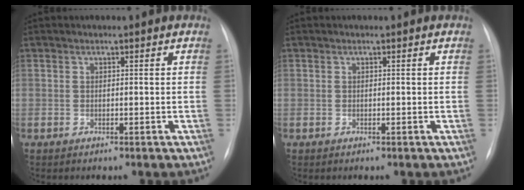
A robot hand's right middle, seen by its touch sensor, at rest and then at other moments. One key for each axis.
{"total": 0.0}